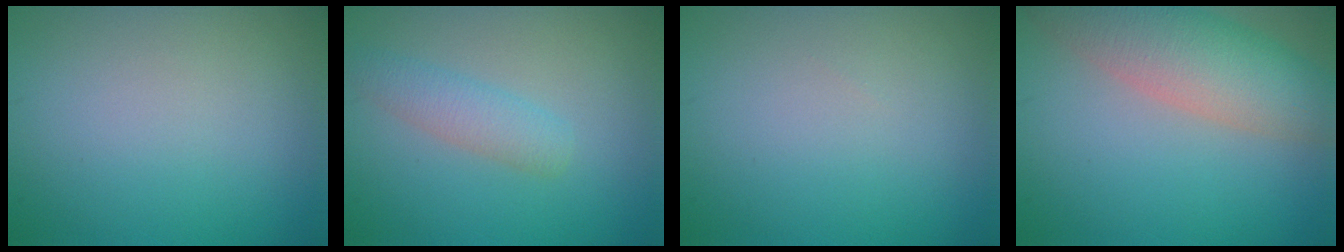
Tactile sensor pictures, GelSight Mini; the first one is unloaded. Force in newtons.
{"total": 2.5, "press": 2.5, "slide": 0.1}
{"total": 0.0}
{"total": 7.4, "press": 7.4, "slide": 0.6}